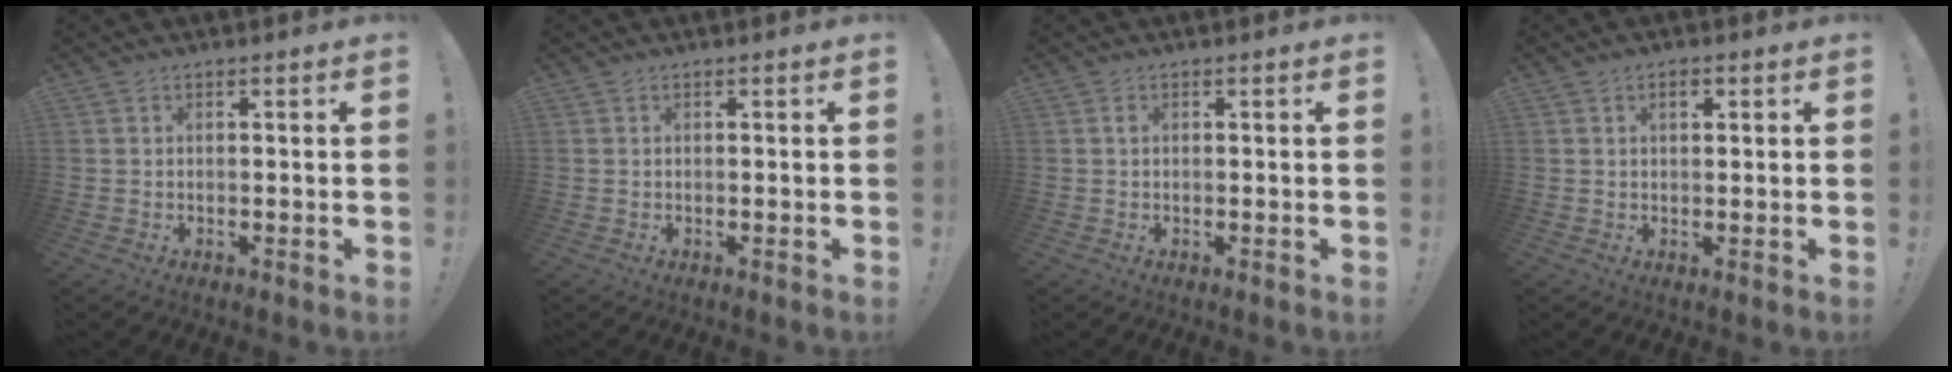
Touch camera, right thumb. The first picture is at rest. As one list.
[{"total": 0.0}, {"total": 0.9, "force": [0.0, 0.4, 0.8], "torque": [-0.020, 0.005, 0.001]}, {"total": 1.8, "force": [0.7, 1.0, 1.3], "torque": [-0.020, 0.001, 0.010]}]